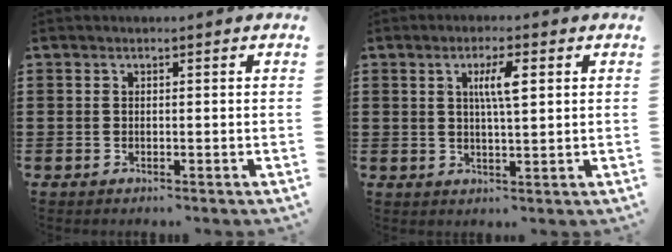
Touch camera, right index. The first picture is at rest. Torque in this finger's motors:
{"motor_torque": [0.47, -0.40, 0.11, 0.11]}